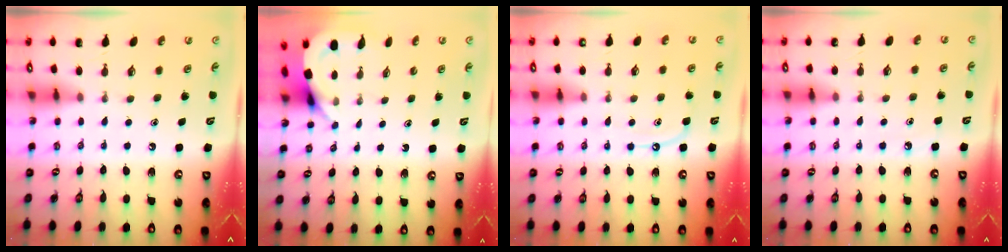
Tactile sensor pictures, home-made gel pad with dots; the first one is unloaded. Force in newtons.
{"total": 3.6, "press": 3.6, "slide": 0.2}
{"total": 7.2, "press": 7.1, "slide": 0.8}
{"total": 3.8, "press": 3.7, "slide": 0.5}